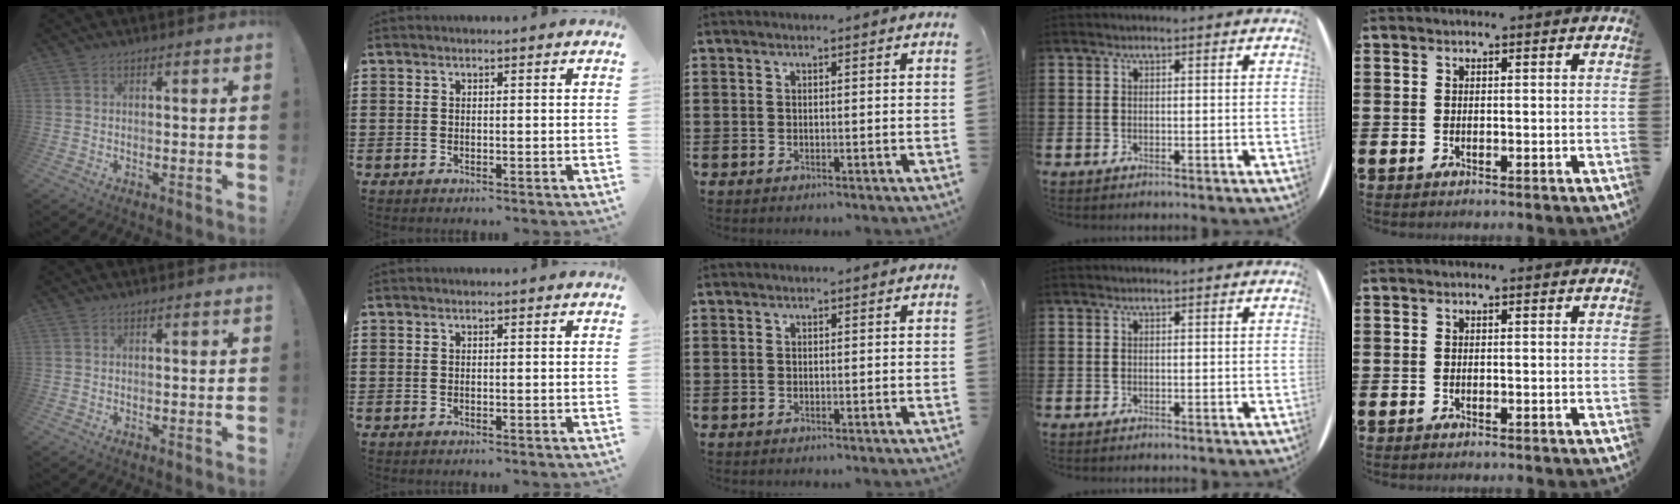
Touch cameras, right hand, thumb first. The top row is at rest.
{}